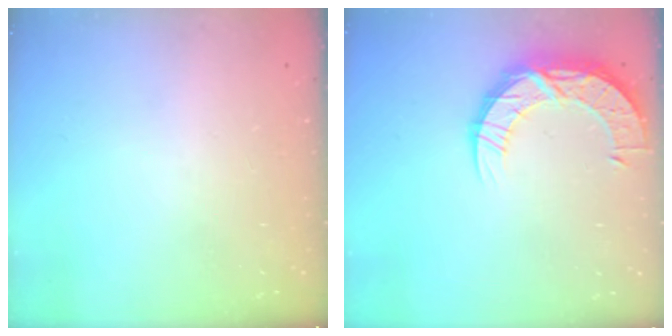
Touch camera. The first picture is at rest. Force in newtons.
{"total": 12.8, "press": 12.8, "slide": 0.9}